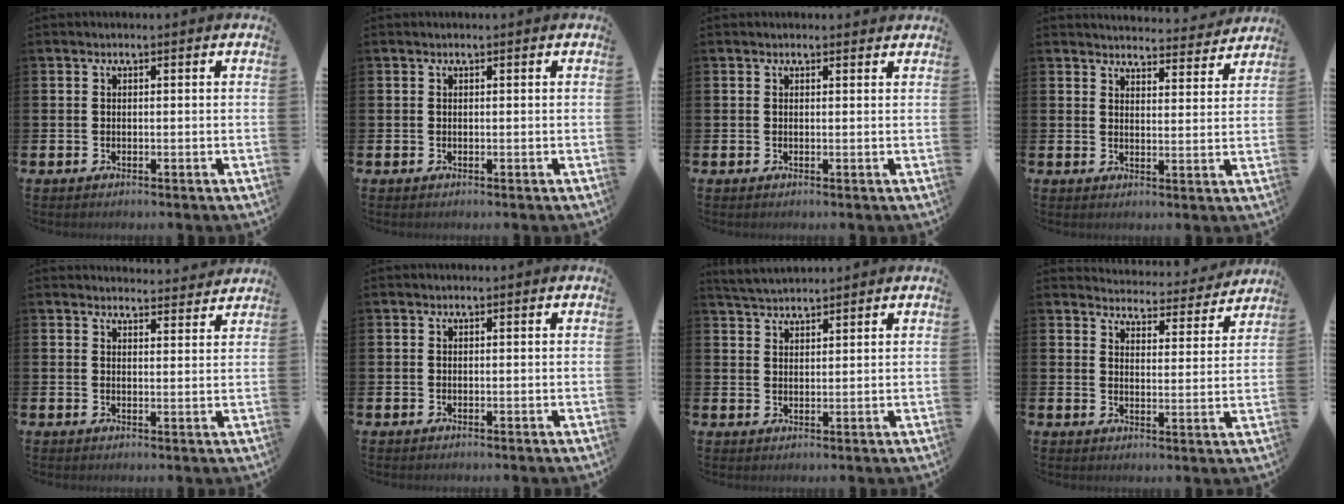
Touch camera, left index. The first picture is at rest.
{"total": 0.0}
{"total": 0.6, "force": [0.6, 0.2, 0.2], "torque": [0.006, 0.000, 0.009]}
{"total": 4.3, "force": [4.2, 0.5, 0.1], "torque": [-0.005, -0.034, 0.073]}
{"total": 3.3, "force": [3.3, 0.3, -0.1], "torque": [0.005, -0.024, 0.057]}
{"total": 0.0}
{"total": 3.4, "force": [3.3, 0.5, 0.4], "torque": [-0.016, -0.012, 0.062]}
{"total": 4.4, "force": [4.3, 0.7, 0.1], "torque": [-0.010, -0.040, 0.070]}